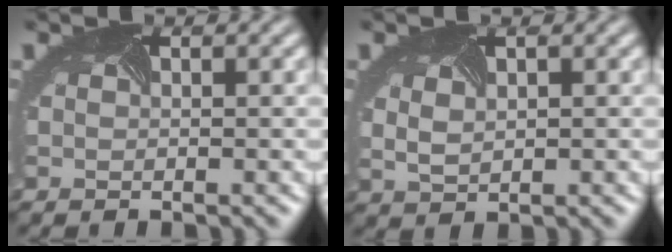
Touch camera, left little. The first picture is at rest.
{"total": 1.7, "force": [0.4, 1.1, 1.2], "torque": [-0.033, 0.000, 0.022]}